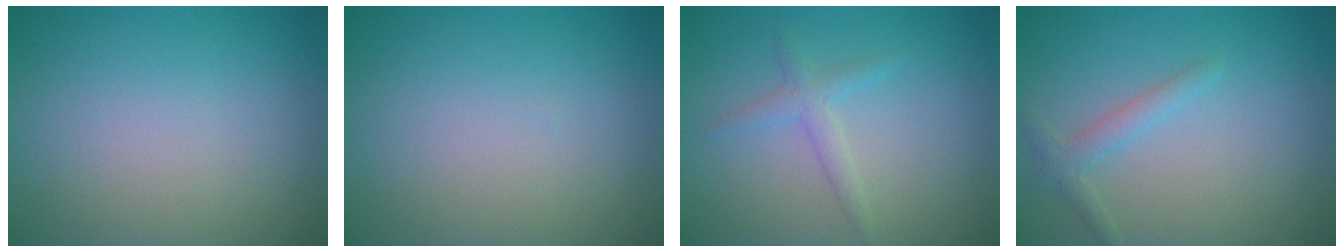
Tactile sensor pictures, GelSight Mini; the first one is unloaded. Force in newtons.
{"total": 0.0}
{"total": 1.7, "press": 1.7, "slide": 0.1}
{"total": 1.6, "press": 1.6, "slide": 0.1}